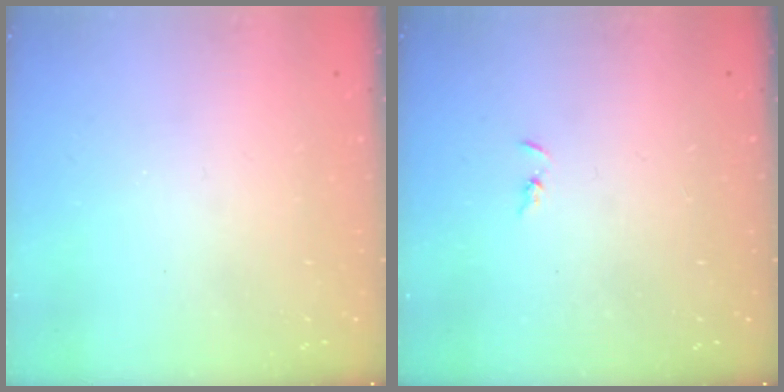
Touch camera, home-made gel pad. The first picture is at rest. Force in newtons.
{"total": 1.3, "press": 1.2, "slide": 0.3}